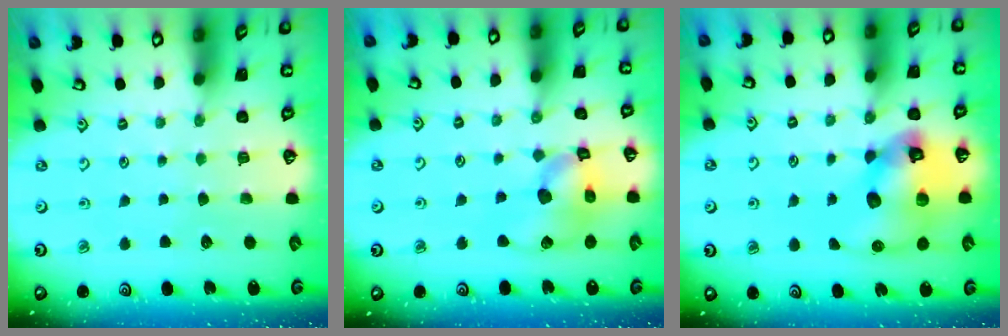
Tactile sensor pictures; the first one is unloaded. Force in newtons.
{"total": 13.6, "press": 13.5, "slide": 2.1}
{"total": 15.4, "press": 15.2, "slide": 2.4}